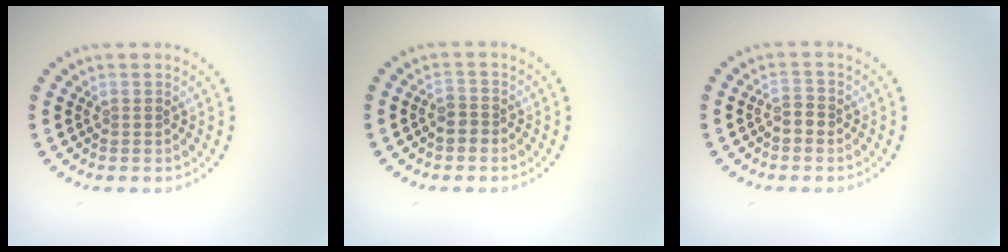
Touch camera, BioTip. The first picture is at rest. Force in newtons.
{"total": 1.3, "press": 1.1, "slide": 0.7}
{"total": 1.2, "press": 1.2, "slide": 0.4}